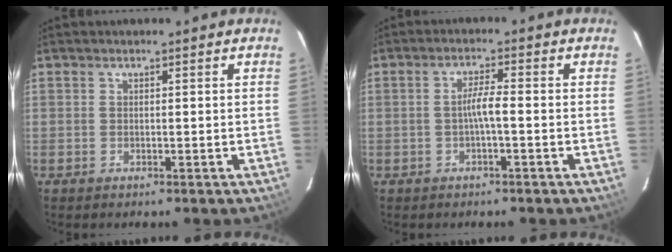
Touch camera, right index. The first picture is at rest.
{"total": 2.8, "force": [-0.9, -0.1, 2.7], "torque": [-0.052, 0.005, -0.016]}